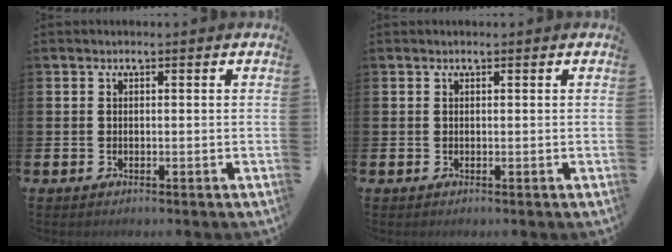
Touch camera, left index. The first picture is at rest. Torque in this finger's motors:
{"motor_torque": [0.26, -0.08, -0.08, -0.01]}